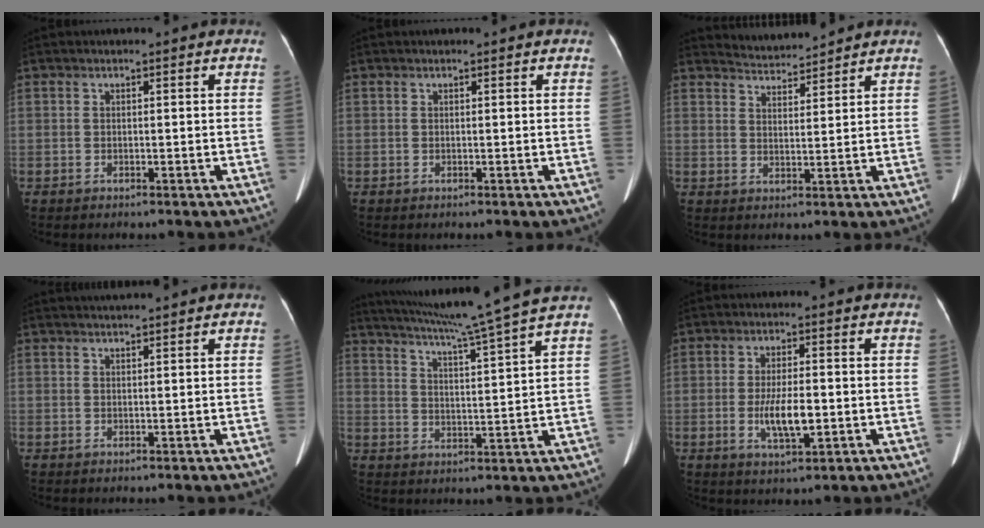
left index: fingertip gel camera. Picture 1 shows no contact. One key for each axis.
{"total": 0.0}
{"total": 4.1, "fx": 4.1, "fy": 0.0, "fz": -0.5, "tx": -0.001, "ty": 0.010, "tz": 0.073}
{"total": 2.4, "fx": 2.2, "fy": -0.6, "fz": 0.7, "tx": -0.005, "ty": 0.018, "tz": 0.043}
{"total": 15.6, "fx": 13.2, "fy": -2.9, "fz": 7.7, "tx": -0.134, "ty": -0.024, "tz": 0.187}
{"total": 6.3, "fx": -1.3, "fy": 1.7, "fz": 5.9, "tx": -0.115, "ty": -0.007, "tz": -0.020}